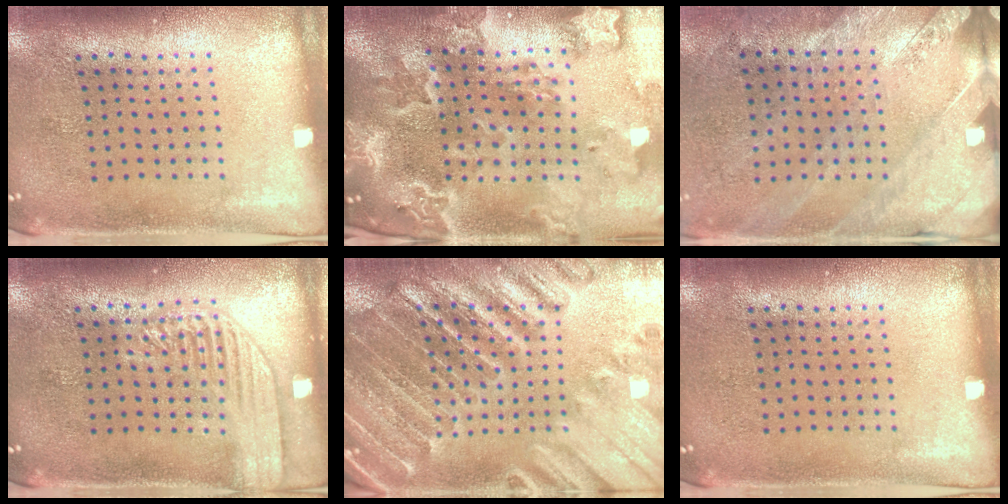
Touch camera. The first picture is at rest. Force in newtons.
{"total": 4.6, "press": 3.7, "slide": 2.7}
{"total": 2.5, "press": 2.2, "slide": 1.2}
{"total": 1.8, "press": 1.8, "slide": 0.3}
{"total": 3.0, "press": 2.9, "slide": 0.4}
{"total": 0.0}